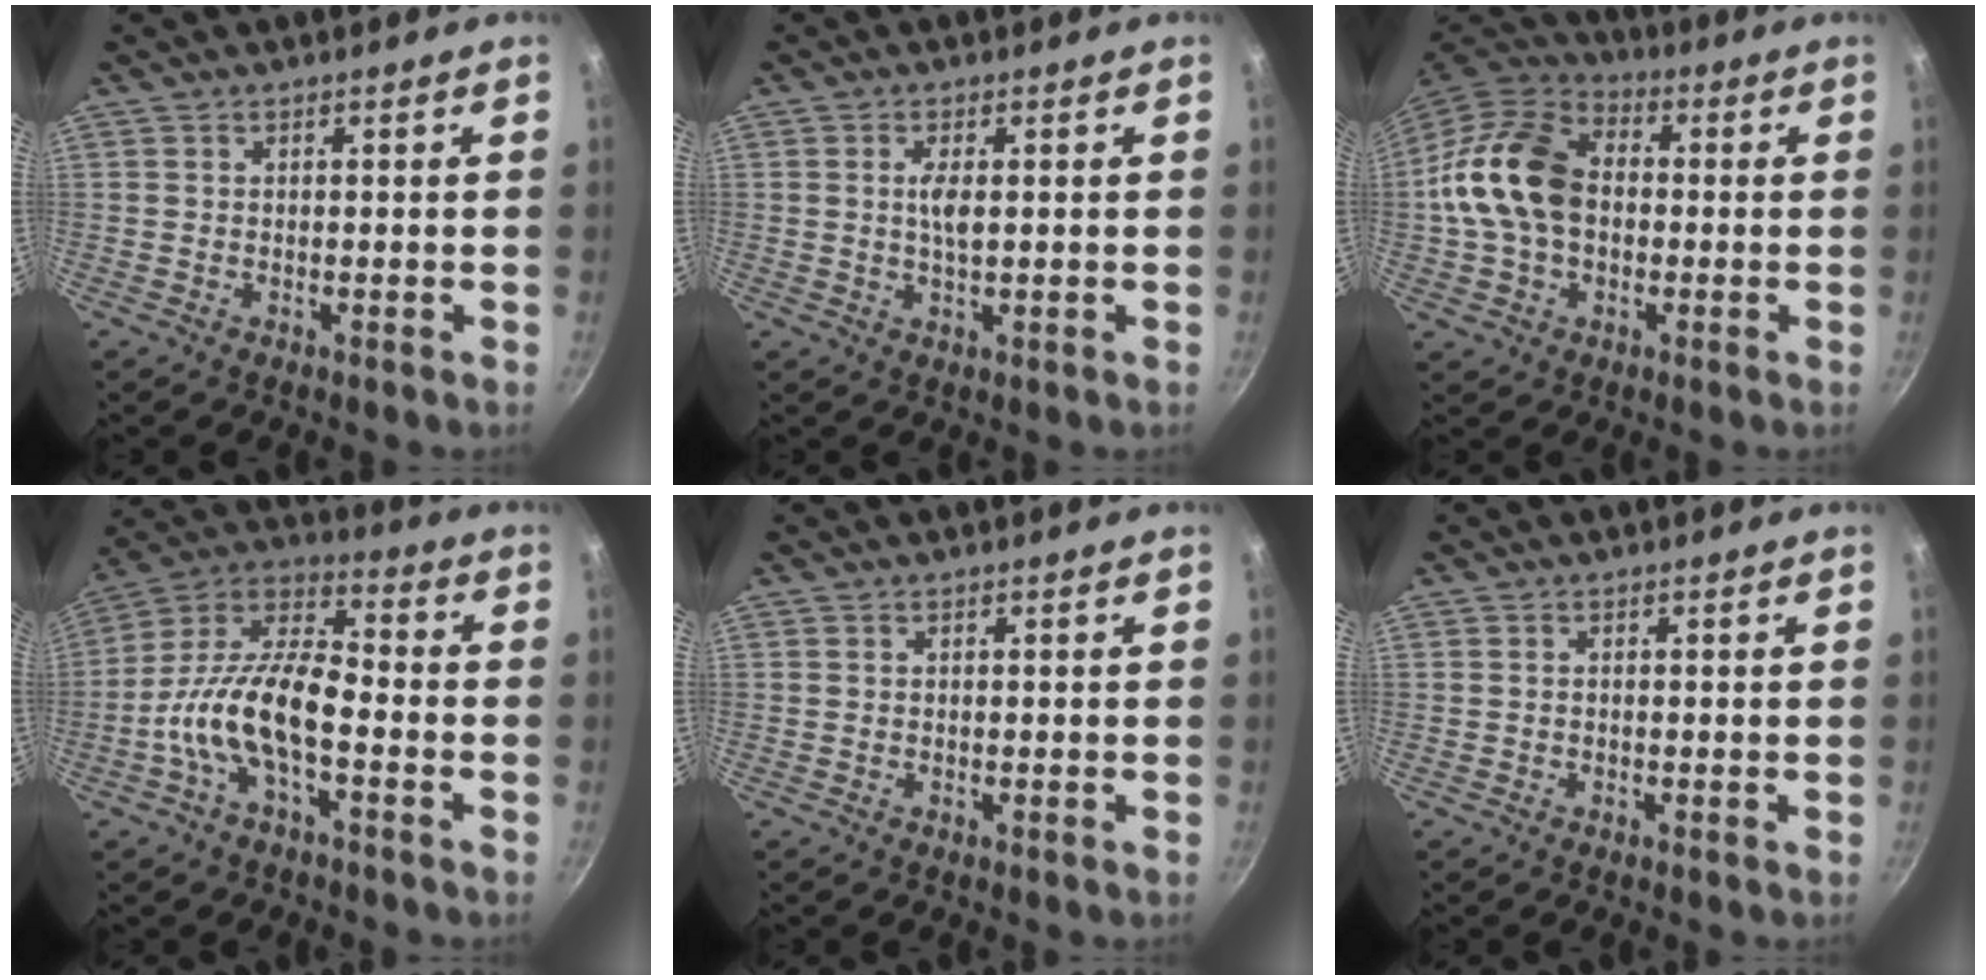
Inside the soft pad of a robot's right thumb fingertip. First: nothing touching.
{"total": 3.3, "force": [0.5, 1.2, 3.0], "torque": [-0.054, -0.001, 0.010]}
{"total": 16.3, "force": [-0.2, 11.7, 11.3], "torque": [-0.190, 0.033, -0.017]}
{"total": 14.7, "force": [-4.5, 6.7, 12.3], "torque": [-0.220, 0.048, -0.103]}
{"total": 0.0}
{"total": 0.0}